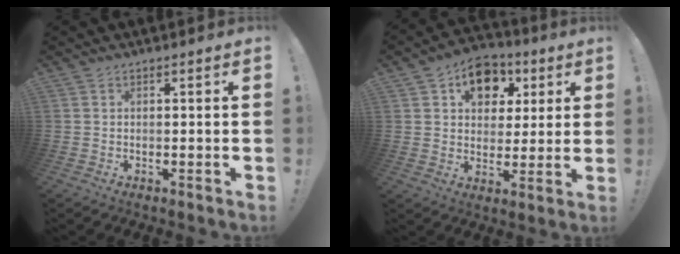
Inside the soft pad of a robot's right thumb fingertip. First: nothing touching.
{"total": 12.2, "force": [5.1, 9.5, 5.7], "torque": [-0.066, -0.019, 0.095]}